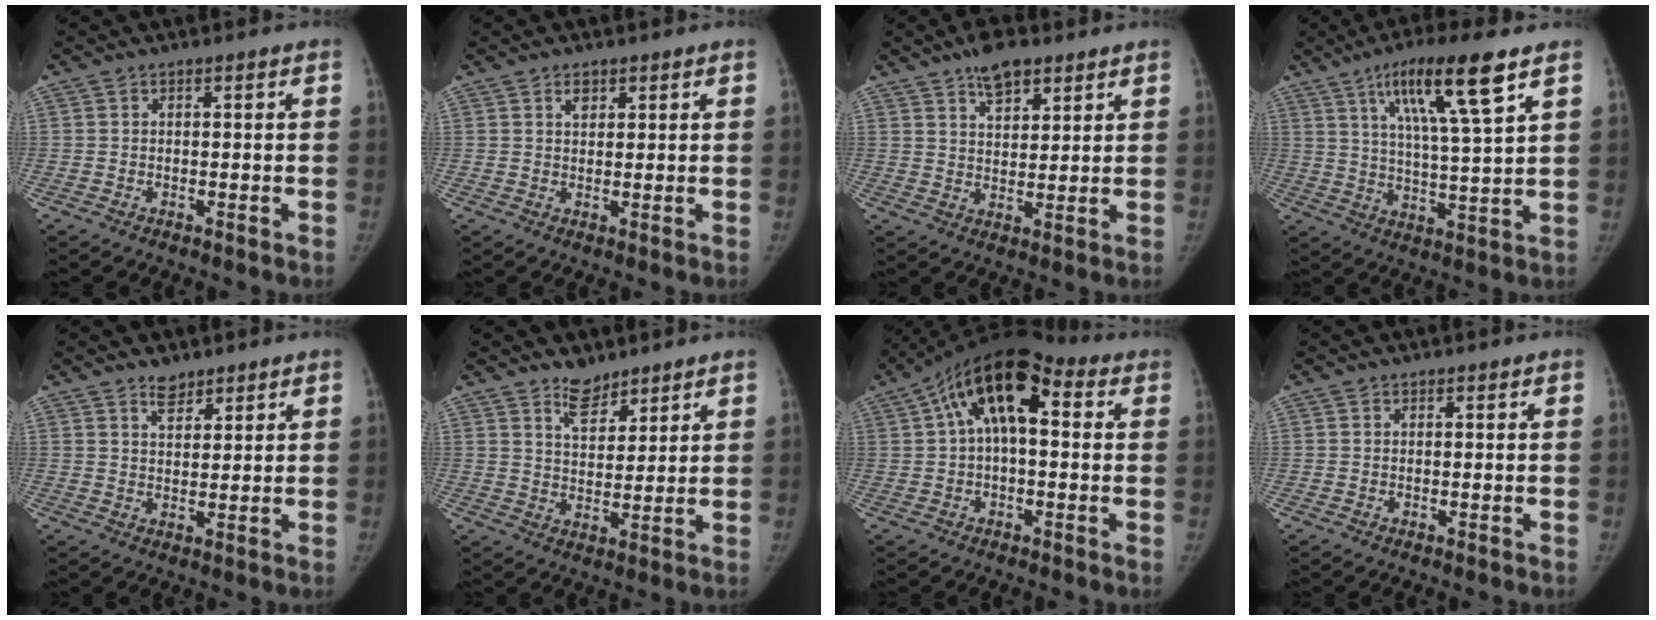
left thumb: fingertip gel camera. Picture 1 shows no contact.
{"total": 1.9, "force": [1.2, 1.2, 0.9], "torque": [0.001, -0.007, 0.019]}
{"total": 7.3, "force": [5.0, 3.4, 4.1], "torque": [-0.039, -0.025, 0.080]}
{"total": 14.5, "force": [7.7, 1.7, 12.1], "torque": [-0.208, -0.030, 0.133]}
{"total": 3.4, "force": [2.7, 1.7, 1.1], "torque": [0.001, -0.022, 0.047]}
{"total": 5.7, "force": [4.5, 2.8, 2.0], "torque": [-0.008, -0.037, 0.081]}
{"total": 14.2, "force": [3.6, 7.0, 11.8], "torque": [-0.186, 0.038, 0.048]}
{"total": 0.0}